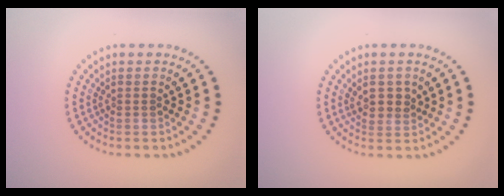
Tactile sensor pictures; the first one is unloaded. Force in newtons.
{"total": 2.4, "press": 2.3, "slide": 0.8}